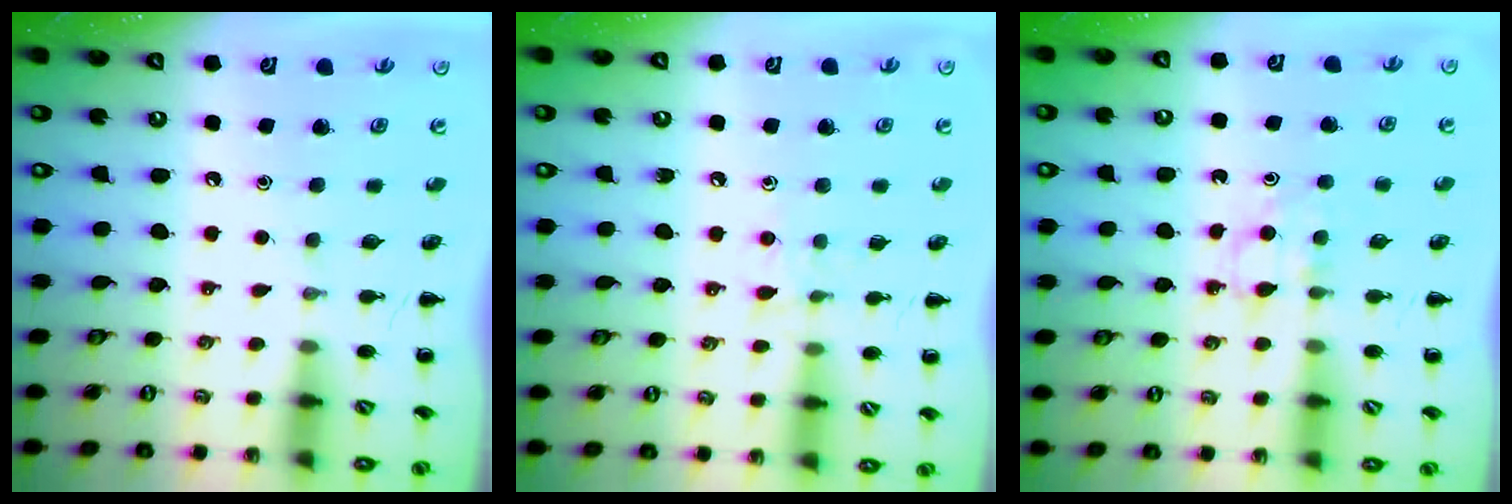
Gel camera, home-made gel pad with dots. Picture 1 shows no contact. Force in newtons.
{"total": 6.8, "press": 6.5, "slide": 1.8}
{"total": 3.4, "press": 3.2, "slide": 1.1}